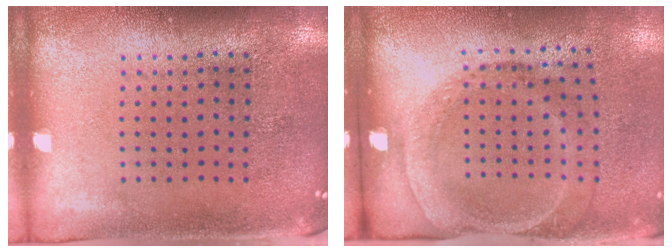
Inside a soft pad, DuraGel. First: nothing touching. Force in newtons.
{"total": 1.8, "press": 1.2, "slide": 1.4}